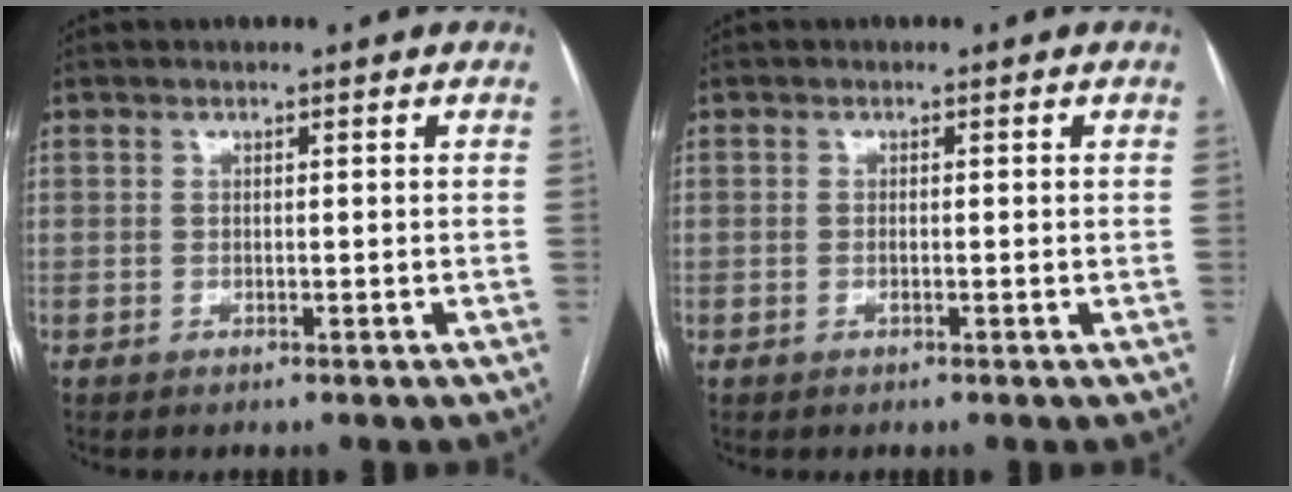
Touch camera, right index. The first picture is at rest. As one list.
[{"total": 0.8, "force": [-0.1, 0.1, 0.8], "torque": [-0.014, 0.000, -0.002]}]